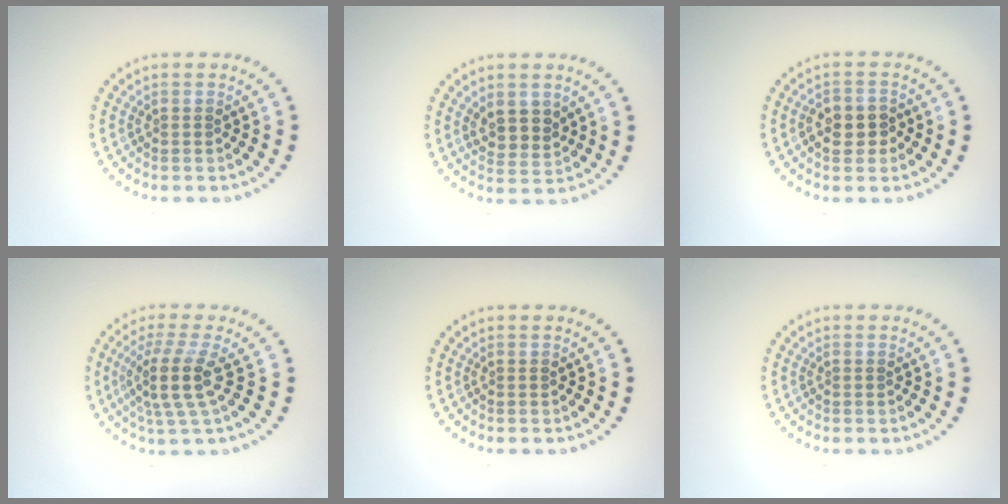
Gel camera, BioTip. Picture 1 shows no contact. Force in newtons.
{"total": 2.6, "press": 2.3, "slide": 1.2}
{"total": 2.8, "press": 2.8, "slide": 0.6}
{"total": 3.8, "press": 2.8, "slide": 2.6}
{"total": 0.0}
{"total": 0.0}